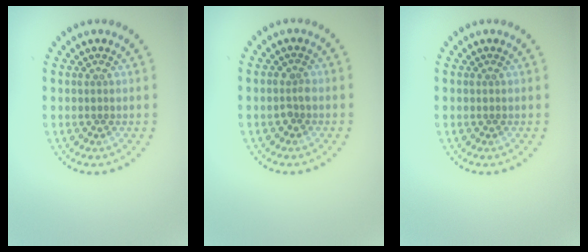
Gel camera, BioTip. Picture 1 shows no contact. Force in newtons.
{"total": 0.9, "press": 0.9, "slide": 0.3}
{"total": 0.0}